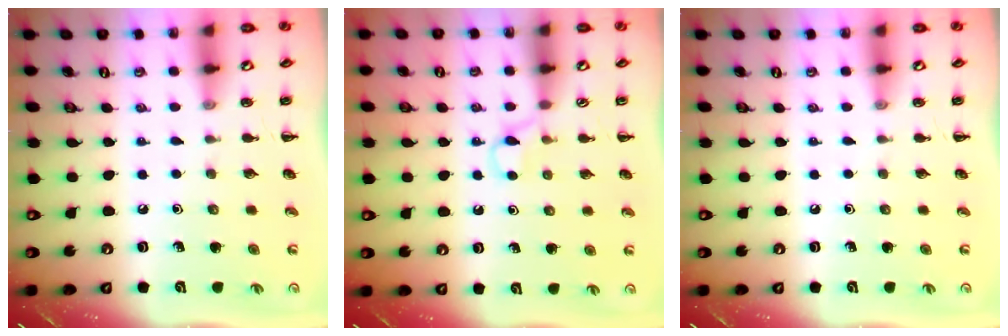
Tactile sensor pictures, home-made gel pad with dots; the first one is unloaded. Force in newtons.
{"total": 2.8, "press": 2.6, "slide": 1.0}
{"total": 0.0}